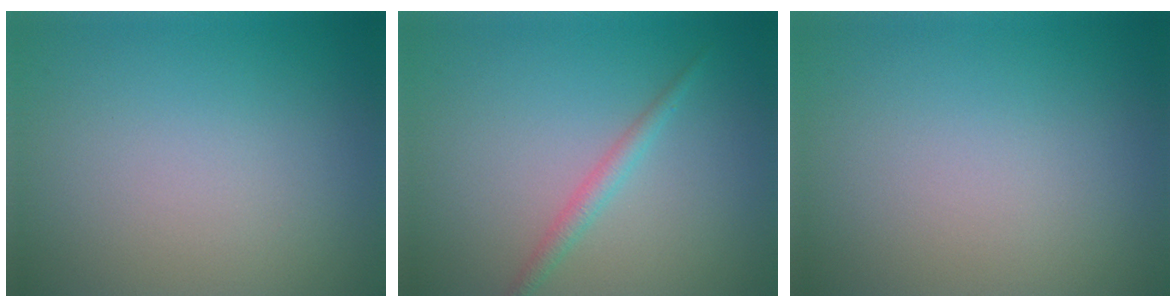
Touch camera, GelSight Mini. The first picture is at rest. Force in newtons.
{"total": 1.6, "press": 1.6, "slide": 0.0}
{"total": 0.0}